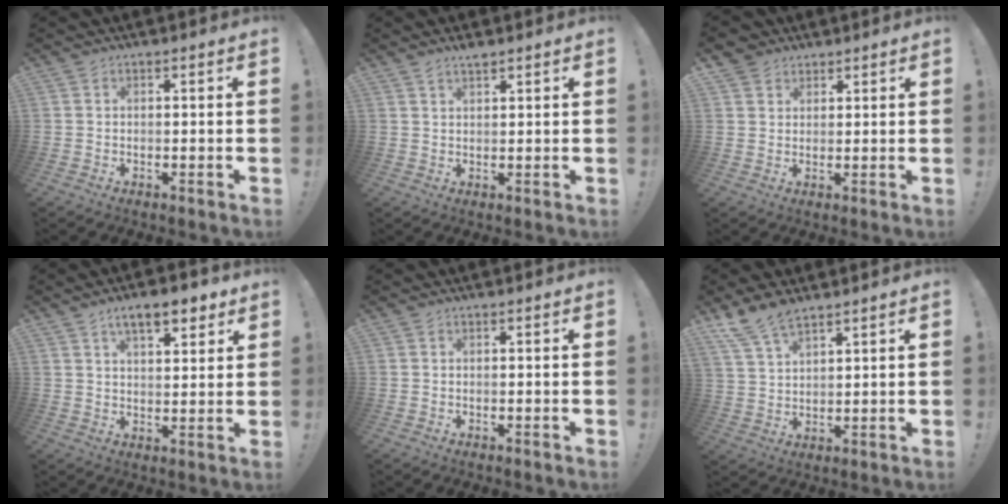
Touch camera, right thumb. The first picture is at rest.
{"total": 2.6, "force": [2.3, 0.5, 1.1], "torque": [-0.008, -0.017, 0.037]}
{"total": 4.0, "force": [2.7, 3.0, 0.3], "torque": [0.005, -0.017, 0.050]}
{"total": 9.1, "force": [5.5, 3.5, 6.3], "torque": [-0.087, -0.020, 0.093]}
{"total": 0.0}
{"total": 8.2, "force": [6.8, 2.9, 3.4], "torque": [-0.078, -0.030, 0.135]}